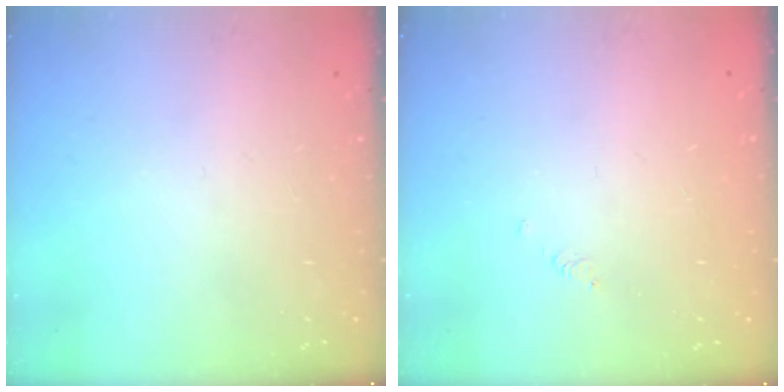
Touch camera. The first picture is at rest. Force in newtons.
{"total": 2.8, "press": 2.7, "slide": 0.3}